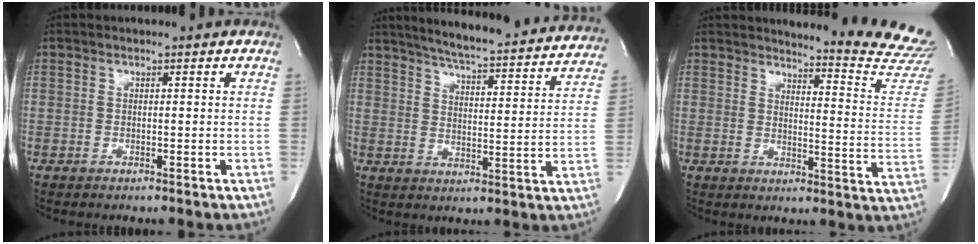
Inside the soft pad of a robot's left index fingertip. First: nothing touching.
{"total": 24.3, "force": [22.3, 2.2, 9.5], "torque": [-0.145, -0.043, 0.276]}
{"total": 17.4, "force": [17.1, -0.7, 3.0], "torque": [-0.033, -0.162, 0.172]}